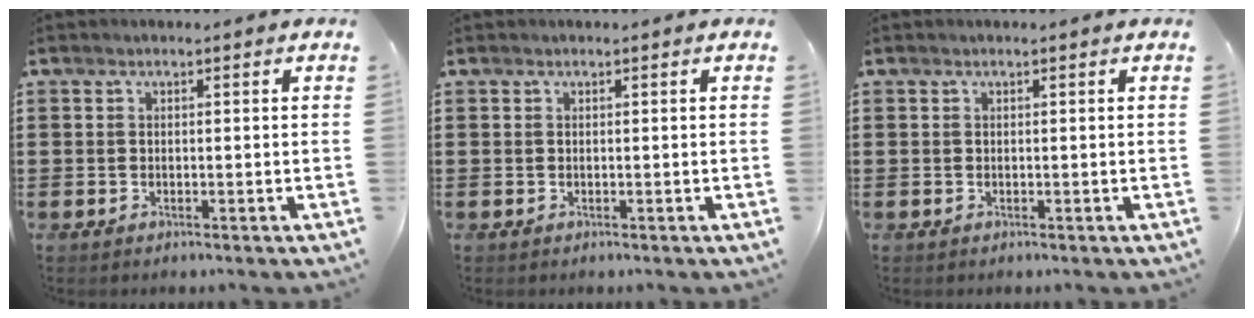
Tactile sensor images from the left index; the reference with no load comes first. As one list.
[{"total": 0.0}, {"total": 0.0}]